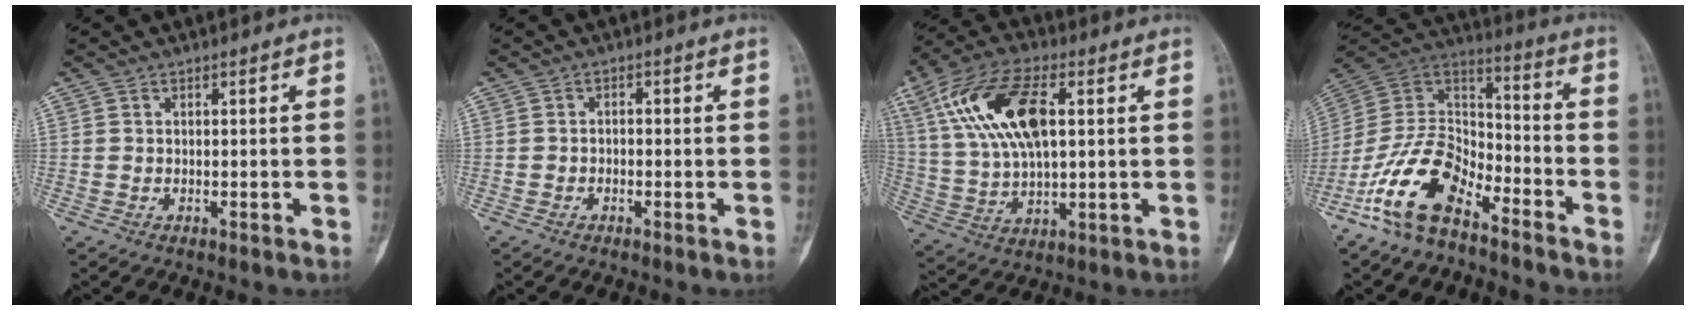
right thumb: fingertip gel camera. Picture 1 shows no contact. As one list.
[{"total": 1.0, "force": [-0.4, 0.7, 0.6], "torque": [-0.001, 0.005, -0.012]}, {"total": 17.8, "force": [5.1, 8.4, 14.8], "torque": [-0.293, 0.005, 0.098]}, {"total": 16.3, "force": [-10.4, 7.9, 9.6], "torque": [-0.170, 0.083, -0.206]}]